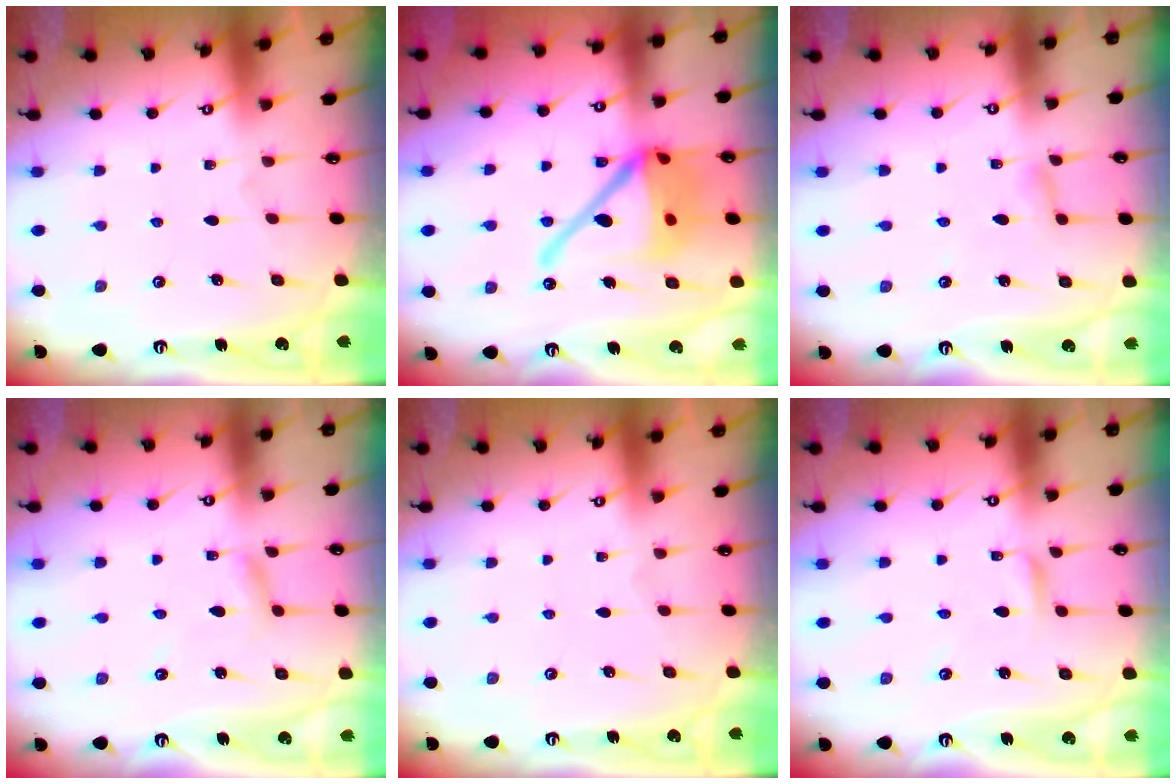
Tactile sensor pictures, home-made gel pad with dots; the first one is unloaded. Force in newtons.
{"total": 18.9, "press": 18.8, "slide": 2.3}
{"total": 3.3, "press": 3.3, "slide": 0.4}
{"total": 4.1, "press": 4.1, "slide": 0.3}
{"total": 0.0}
{"total": 1.7, "press": 1.7, "slide": 0.1}